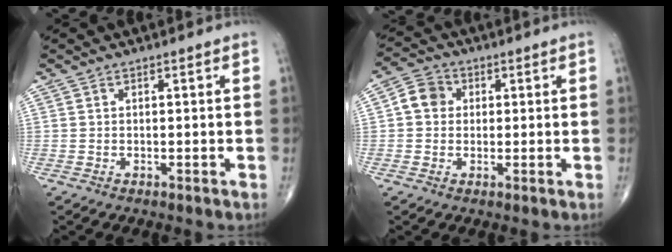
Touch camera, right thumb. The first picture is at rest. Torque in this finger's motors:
{"motor_torque": [-0.09, 0.17, 0.02, -0.03, 0.00]}